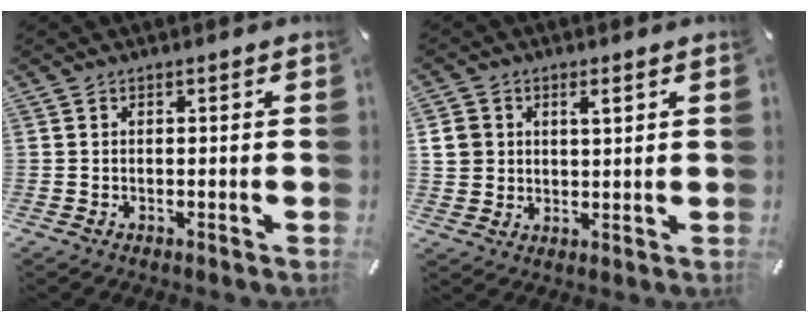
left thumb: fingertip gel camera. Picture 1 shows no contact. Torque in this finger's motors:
{"motor_torque": [0.80, 0.78, 0.27, -0.15, 0.08]}